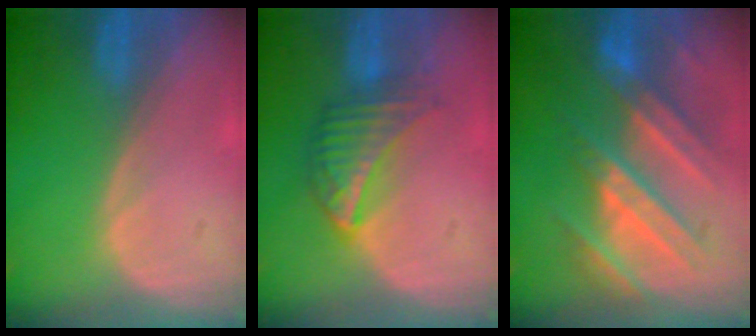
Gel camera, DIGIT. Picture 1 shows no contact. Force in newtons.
{"total": 6.4, "press": 5.9, "slide": 2.3}
{"total": 9.6, "press": 9.4, "slide": 1.9}